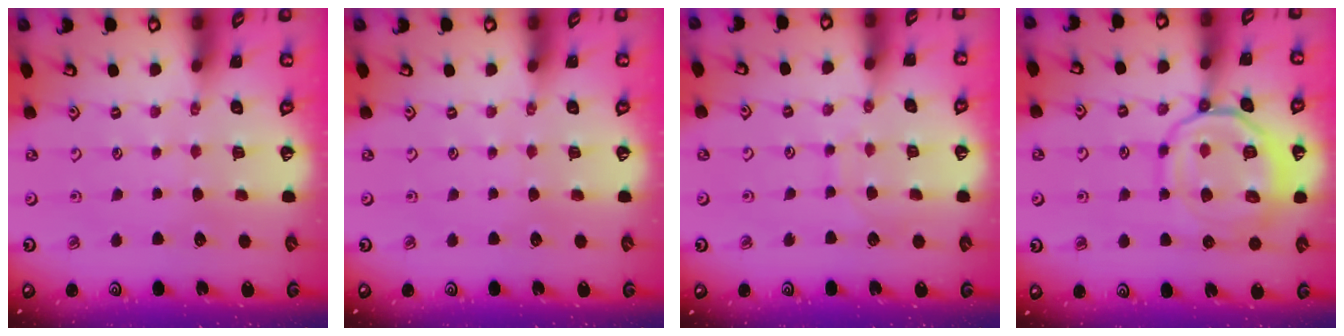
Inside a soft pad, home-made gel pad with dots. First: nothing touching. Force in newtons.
{"total": 0.0}
{"total": 6.4, "press": 6.4, "slide": 0.2}
{"total": 14.7, "press": 14.6, "slide": 1.5}